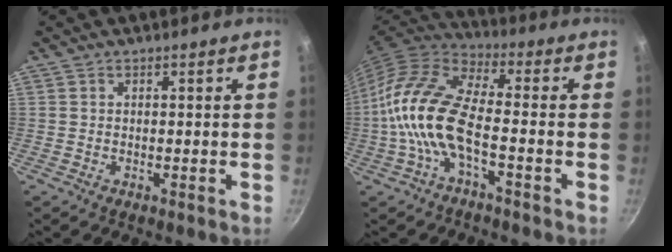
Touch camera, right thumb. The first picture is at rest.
{"total": 14.3, "force": [-3.5, 6.1, 12.5], "torque": [-0.250, 0.036, -0.085]}